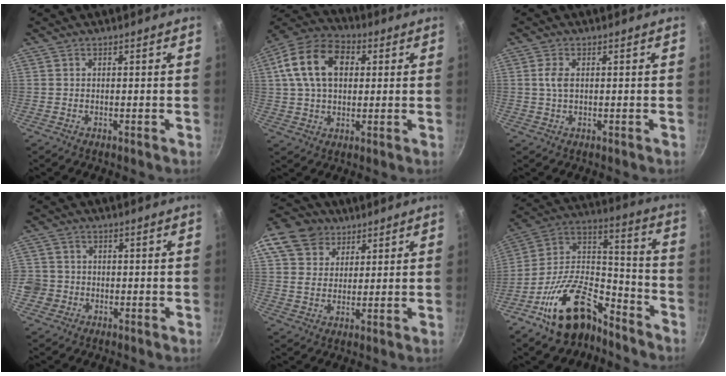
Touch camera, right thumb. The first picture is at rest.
{"total": 15.3, "force": [3.5, 10.4, 10.7], "torque": [-0.174, 0.018, 0.046]}
{"total": 2.9, "force": [0.4, 1.6, 2.4], "torque": [-0.054, 0.004, 0.005]}
{"total": 5.6, "force": [-1.4, 5.2, 1.4], "torque": [-0.015, 0.022, -0.025]}
{"total": 14.7, "force": [8.3, 10.8, 5.4], "torque": [-0.106, 0.007, 0.147]}
{"total": 20.3, "force": [-12.8, 10.6, 11.7], "torque": [-0.164, 0.110, -0.228]}